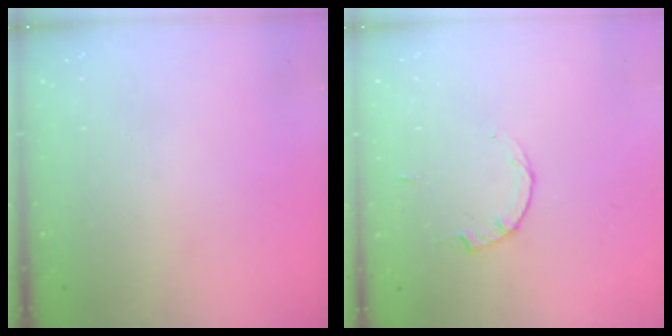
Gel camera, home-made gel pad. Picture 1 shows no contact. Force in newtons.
{"total": 2.2, "press": 2.1, "slide": 0.3}